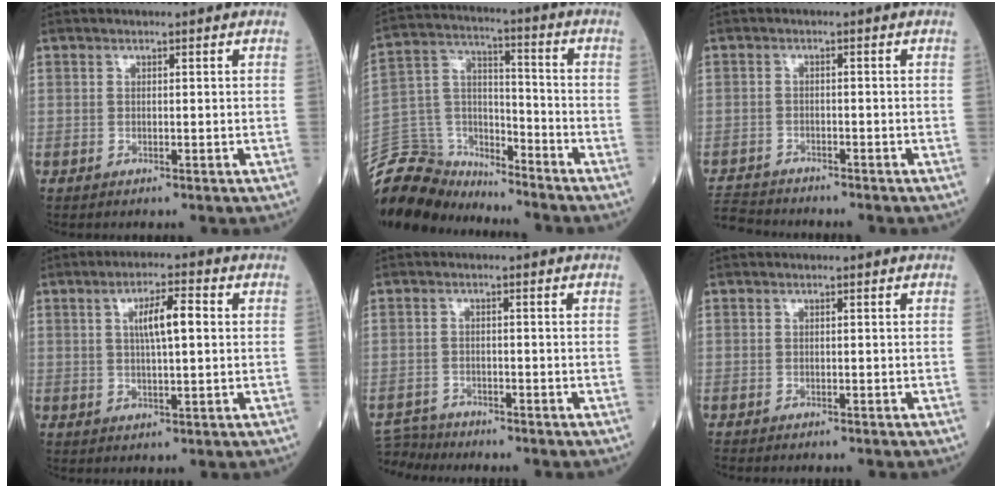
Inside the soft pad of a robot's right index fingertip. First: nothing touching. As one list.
[{"total": 14.0, "force": [-13.5, 3.6, 0.6], "torque": [-0.022, 0.050, -0.249]}, {"total": 5.8, "force": [-5.7, 1.1, 0.2], "torque": [-0.006, -0.009, -0.106]}, {"total": 6.1, "force": [1.4, 1.0, 5.9], "torque": [-0.104, 0.010, 0.024]}, {"total": 4.0, "force": [-4.0, 0.5, -0.5], "torque": [0.011, -0.008, -0.072]}, {"total": 0.7, "force": [-0.6, 0.2, 0.0], "torque": [-0.004, 0.000, -0.016]}]